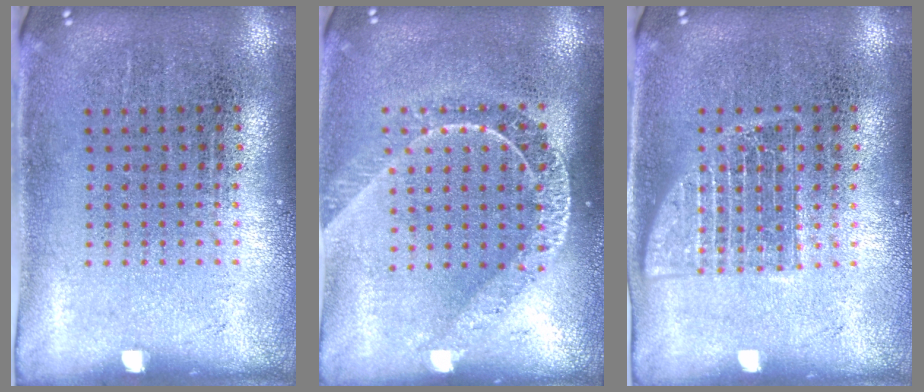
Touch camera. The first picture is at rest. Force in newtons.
{"total": 1.6, "press": 1.5, "slide": 0.7}
{"total": 2.2, "press": 2.1, "slide": 0.5}